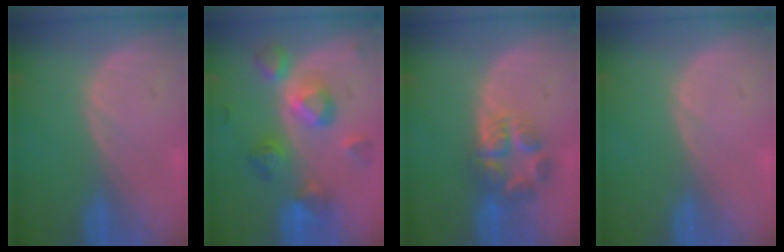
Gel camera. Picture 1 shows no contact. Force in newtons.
{"total": 8.5, "press": 8.5, "slide": 0.4}
{"total": 5.9, "press": 5.8, "slide": 0.6}
{"total": 0.0}